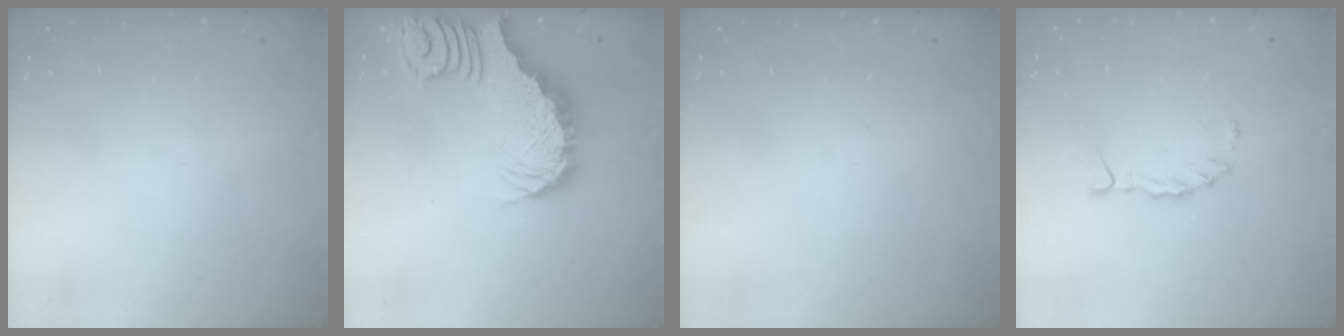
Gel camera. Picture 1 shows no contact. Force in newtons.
{"total": 3.0, "press": 2.9, "slide": 0.7}
{"total": 0.0}
{"total": 1.3, "press": 1.3, "slide": 0.1}